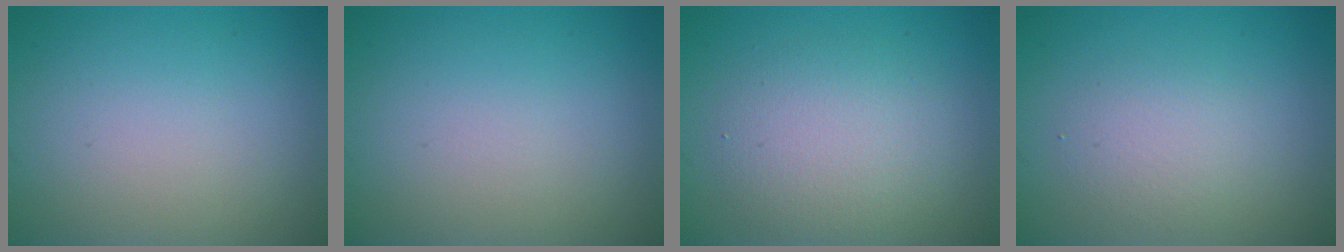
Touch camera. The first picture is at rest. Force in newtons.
{"total": 0.0}
{"total": 4.1, "press": 4.1, "slide": 0.4}
{"total": 2.1, "press": 2.1, "slide": 0.1}